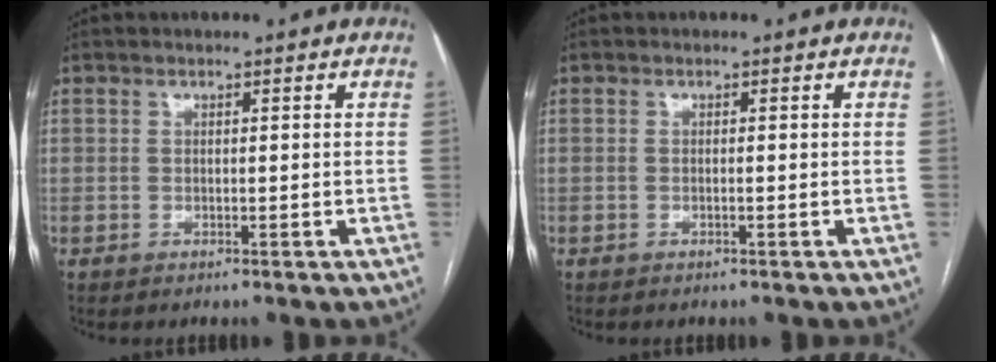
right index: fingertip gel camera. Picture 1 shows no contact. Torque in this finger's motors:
{"motor_torque": [-0.24, 0.07, -0.01, 0.00]}